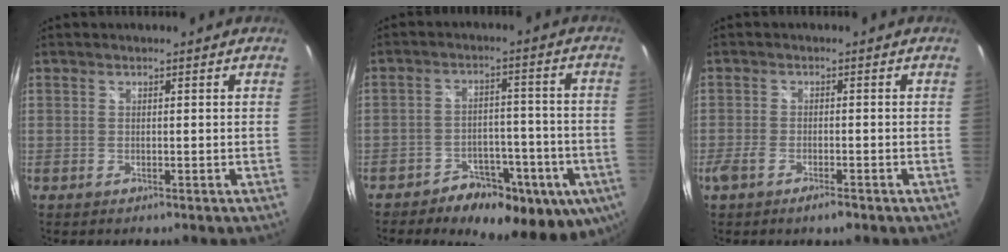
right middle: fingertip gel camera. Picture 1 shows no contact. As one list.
[{"total": 18.7, "force": [-10.9, 10.4, 11.2], "torque": [-0.173, -0.010, -0.140]}, {"total": 4.2, "force": [-2.8, 1.2, 2.9], "torque": [-0.070, -0.010, -0.054]}]